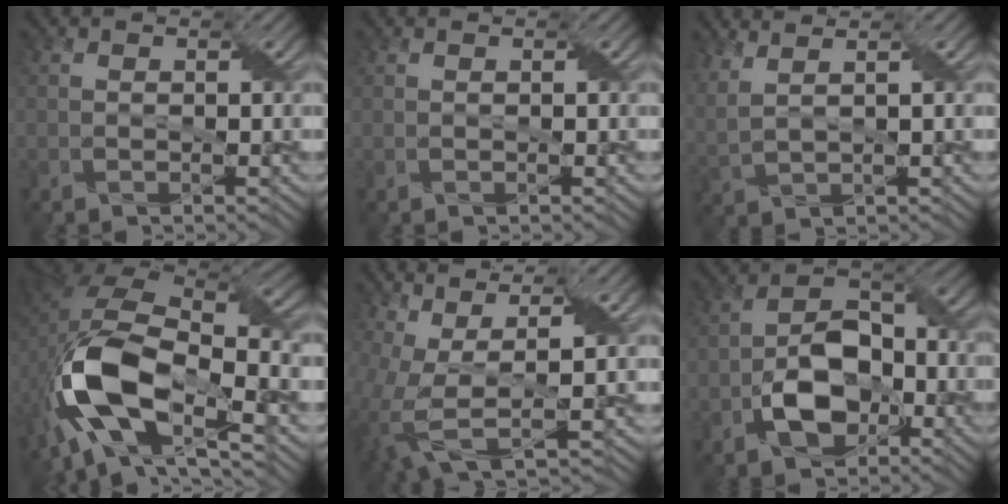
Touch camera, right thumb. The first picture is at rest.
{"total": 0.0}
{"total": 4.7, "force": [3.3, 1.5, 3.1], "torque": [-0.071, 0.018, 0.052]}
{"total": 16.3, "force": [-5.4, 8.4, 12.8], "torque": [-0.260, -0.022, -0.106]}
{"total": 8.0, "force": [0.5, 2.7, 7.6], "torque": [-0.188, -0.002, 0.014]}
{"total": 9.7, "force": [-3.6, 6.1, 6.6], "torque": [-0.117, 0.005, -0.072]}